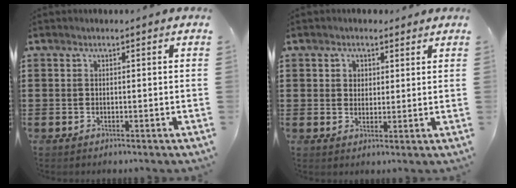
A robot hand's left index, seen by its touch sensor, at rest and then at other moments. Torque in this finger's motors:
{"motor_torque": [0.99, -0.96, 0.22, 0.05]}